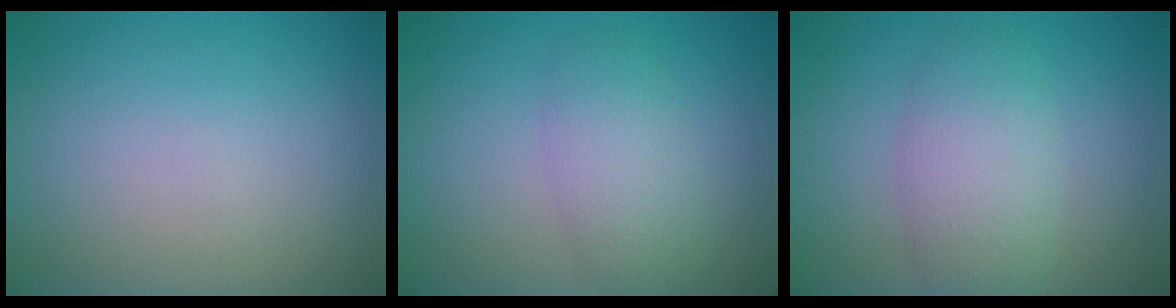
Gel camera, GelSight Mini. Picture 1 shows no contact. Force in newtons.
{"total": 3.2, "press": 3.2, "slide": 0.1}
{"total": 4.3, "press": 4.3, "slide": 0.1}